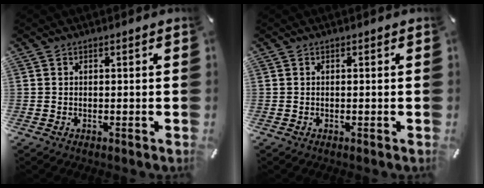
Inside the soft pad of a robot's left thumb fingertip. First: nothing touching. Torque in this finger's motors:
{"motor_torque": [0.00, 0.00, 0.00, 0.00, 0.00]}